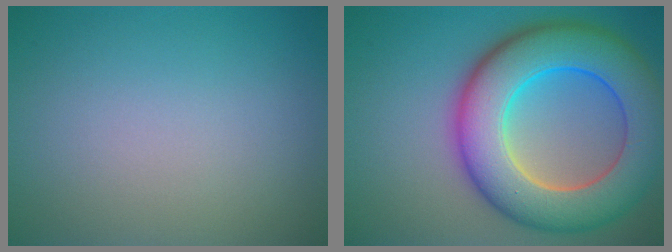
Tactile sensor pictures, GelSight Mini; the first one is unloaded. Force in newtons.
{"total": 11.9, "press": 11.9, "slide": 0.3}